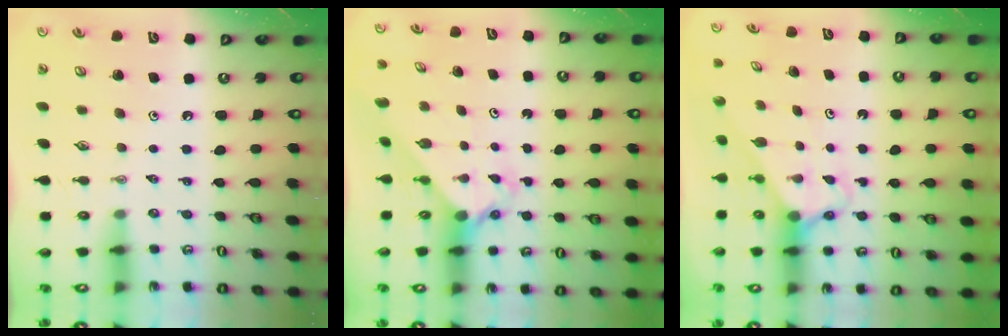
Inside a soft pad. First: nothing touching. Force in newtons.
{"total": 2.4, "press": 2.4, "slide": 0.2}
{"total": 2.8, "press": 2.8, "slide": 0.1}